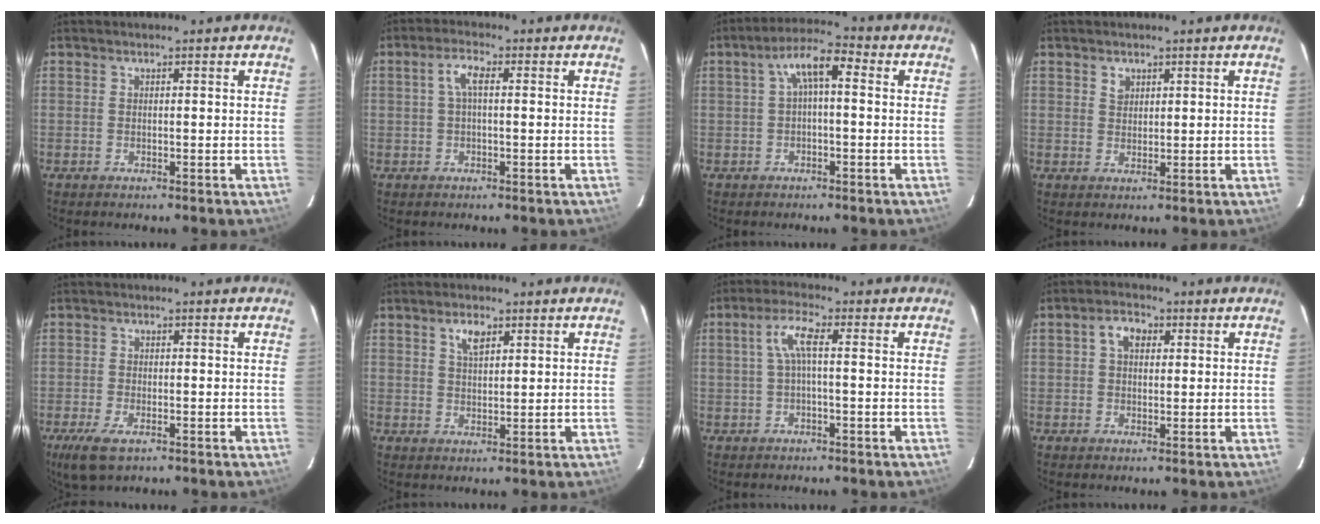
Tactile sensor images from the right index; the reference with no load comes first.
{"total": 3.1, "force": [0.4, 1.1, 2.9], "torque": [-0.061, 0.010, 0.007]}
{"total": 6.0, "force": [0.5, 2.2, 5.6], "torque": [-0.108, 0.024, 0.011]}
{"total": 1.9, "force": [1.1, 1.5, 0.5], "torque": [-0.004, 0.005, 0.020]}
{"total": 5.8, "force": [-3.3, 2.5, 4.1], "torque": [-0.096, -0.017, -0.060]}
{"total": 3.4, "force": [1.9, 1.7, 2.3], "torque": [-0.042, 0.006, 0.035]}
{"total": 4.3, "force": [0.0, 0.6, 4.3], "torque": [-0.086, 0.009, 0.004]}
{"total": 4.0, "force": [1.1, 2.8, 2.6], "torque": [-0.044, 0.016, 0.019]}